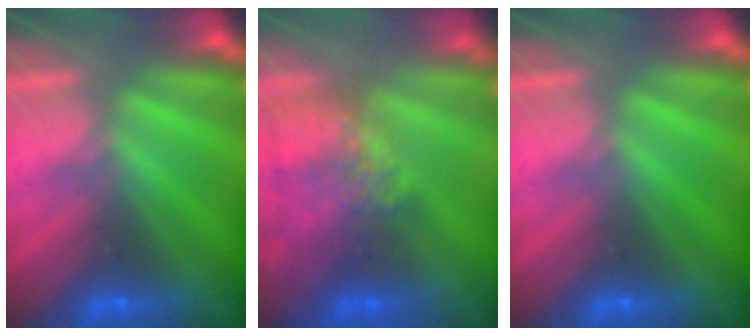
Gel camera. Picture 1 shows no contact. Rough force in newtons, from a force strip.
{"total": 9.3}
{"total": 0.0}